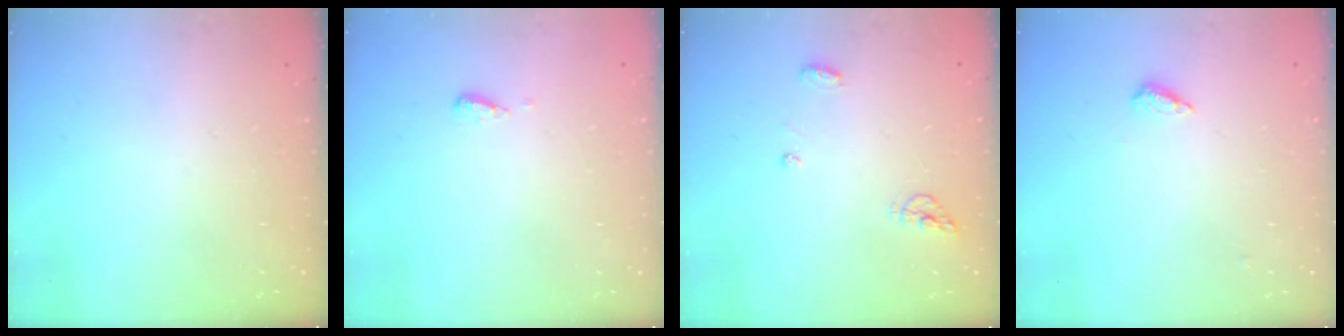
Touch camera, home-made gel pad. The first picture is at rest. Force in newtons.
{"total": 4.7, "press": 4.7, "slide": 0.6}
{"total": 5.3, "press": 5.3, "slide": 0.2}
{"total": 4.5, "press": 4.2, "slide": 1.7}